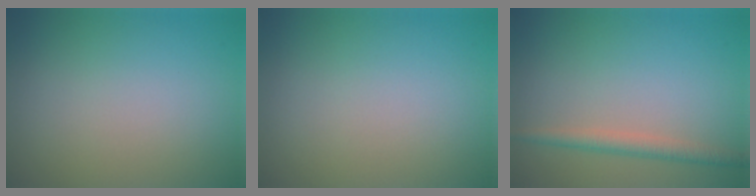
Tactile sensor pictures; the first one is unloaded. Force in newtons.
{"total": 0.0}
{"total": 2.2, "press": 2.2, "slide": 0.0}